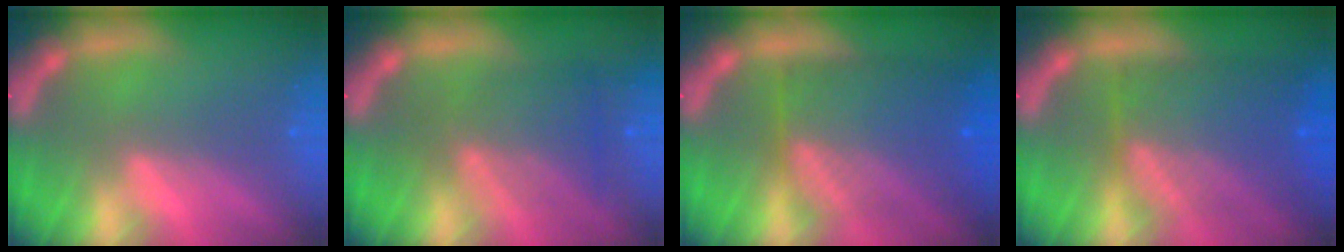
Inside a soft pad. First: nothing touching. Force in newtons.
{"total": 5.5}
{"total": 9.5}
{"total": 9.1}